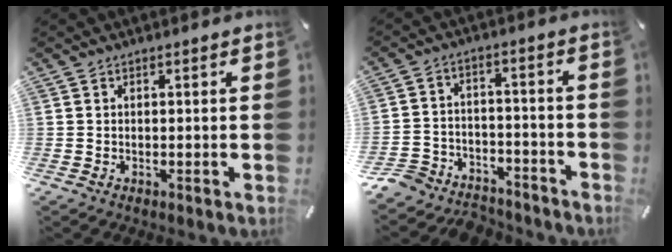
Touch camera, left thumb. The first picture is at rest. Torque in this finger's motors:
{"motor_torque": [-1.02, 0.70, -0.73, 0.69, 0.02]}